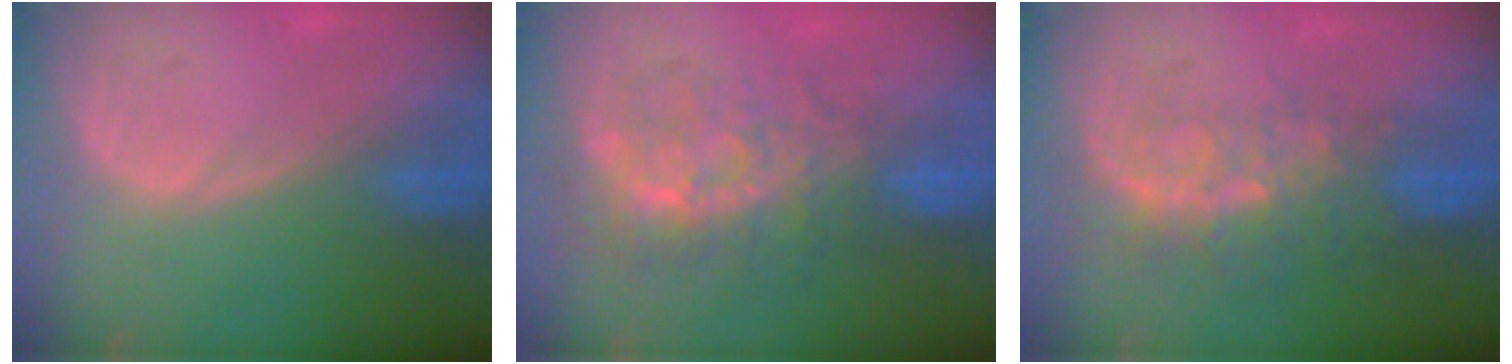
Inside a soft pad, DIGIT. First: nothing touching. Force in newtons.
{"total": 8.8, "press": 7.5, "slide": 4.7}
{"total": 8.3, "press": 6.9, "slide": 4.7}